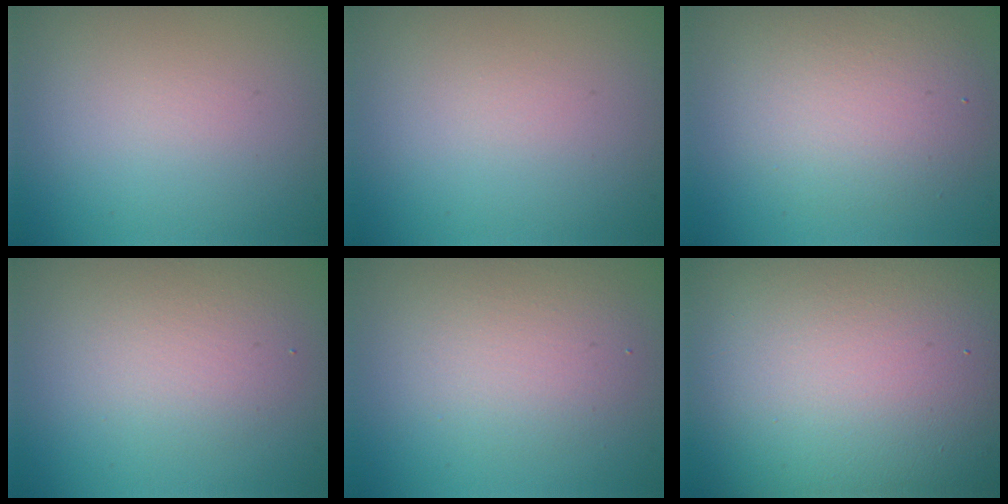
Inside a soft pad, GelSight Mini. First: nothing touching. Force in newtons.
{"total": 0.0}
{"total": 4.9, "press": 4.8, "slide": 0.8}
{"total": 2.9, "press": 2.9, "slide": 0.3}
{"total": 3.4, "press": 3.4, "slide": 0.2}
{"total": 24.8, "press": 24.8, "slide": 1.0}